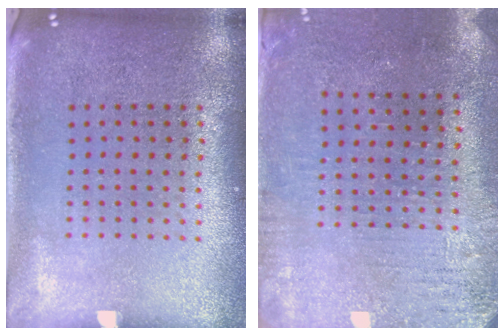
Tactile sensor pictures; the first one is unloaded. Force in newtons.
{"total": 3.1, "press": 2.6, "slide": 1.7}